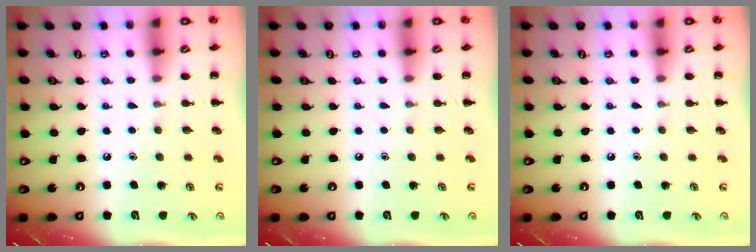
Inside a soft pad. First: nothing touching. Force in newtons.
{"total": 0.0}
{"total": 0.0}